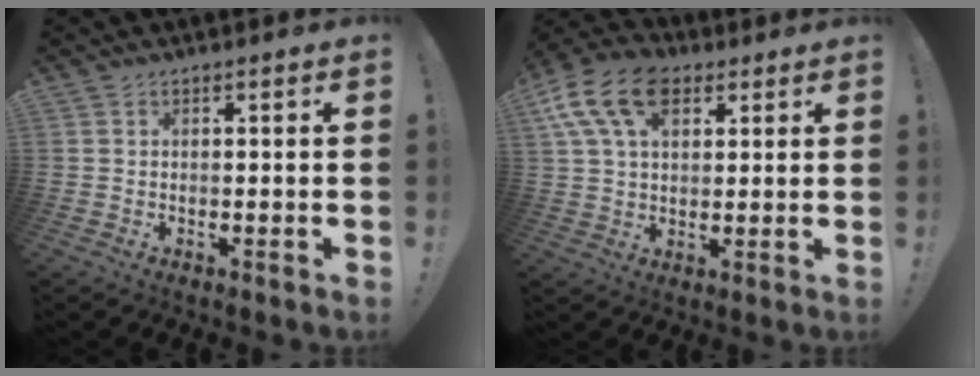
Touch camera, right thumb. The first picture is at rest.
{"total": 15.3, "force": [6.5, 9.8, 9.8], "torque": [-0.180, -0.018, 0.121]}